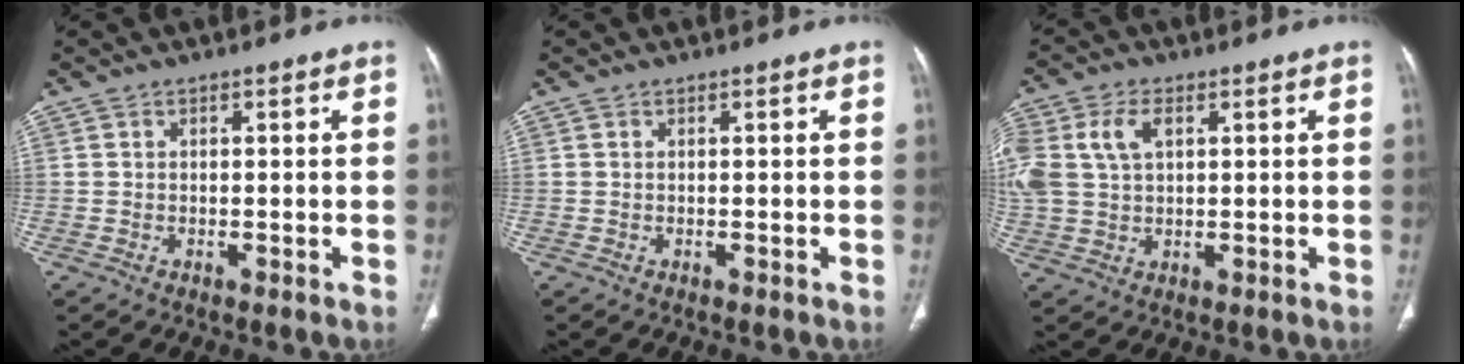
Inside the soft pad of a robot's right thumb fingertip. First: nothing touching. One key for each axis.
{"total": 0.0}
{"total": 12.5, "fx": 3.3, "fy": 8.3, "fz": 8.7, "tx": -0.223, "ty": 0.012, "tz": 0.068}